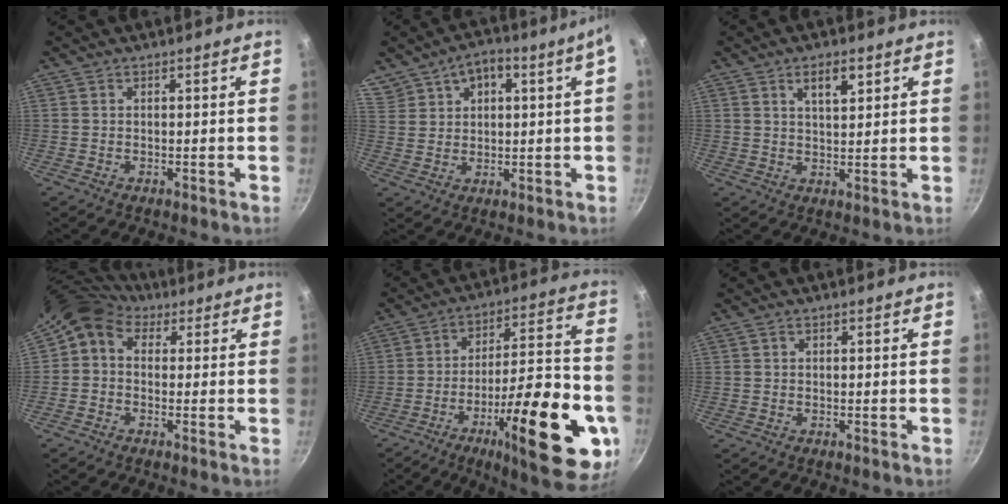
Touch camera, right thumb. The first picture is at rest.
{"total": 10.6, "force": [5.5, 4.8, 7.7], "torque": [-0.110, 0.023, 0.113]}
{"total": 5.1, "force": [2.6, 2.1, 3.8], "torque": [-0.056, -0.012, 0.044]}
{"total": 7.6, "force": [2.5, 6.0, 4.0], "torque": [-0.068, 0.016, 0.019]}
{"total": 26.4, "force": [-9.7, 7.8, 23.3], "torque": [-0.301, 0.035, -0.140]}
{"total": 0.6, "force": [0.4, 0.4, 0.4], "torque": [-0.004, 0.001, 0.007]}